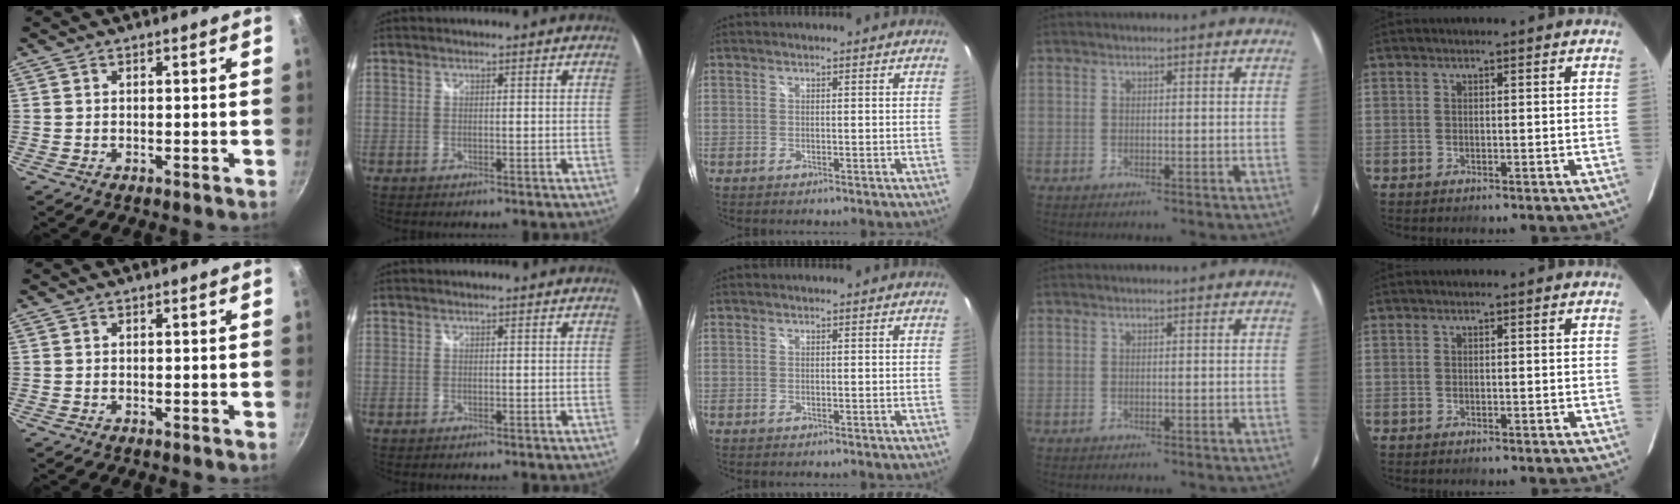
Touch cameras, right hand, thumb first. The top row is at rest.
{}